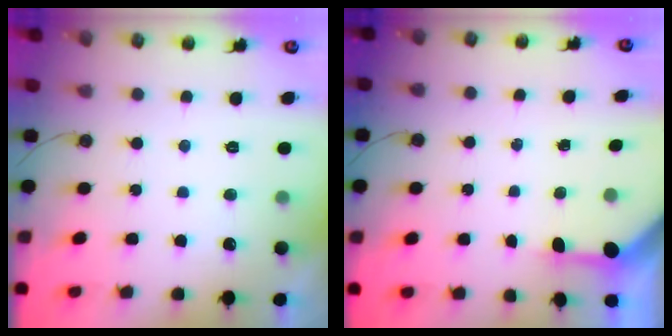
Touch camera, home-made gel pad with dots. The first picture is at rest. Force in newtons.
{"total": 3.4, "press": 3.4, "slide": 0.4}